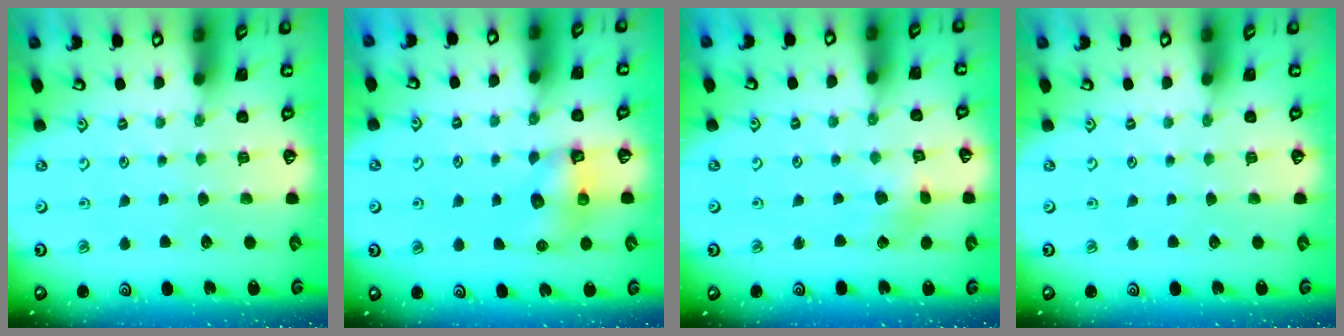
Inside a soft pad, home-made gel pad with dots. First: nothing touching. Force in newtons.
{"total": 6.2, "press": 6.2, "slide": 0.1}
{"total": 3.4, "press": 3.4, "slide": 0.4}
{"total": 0.0}